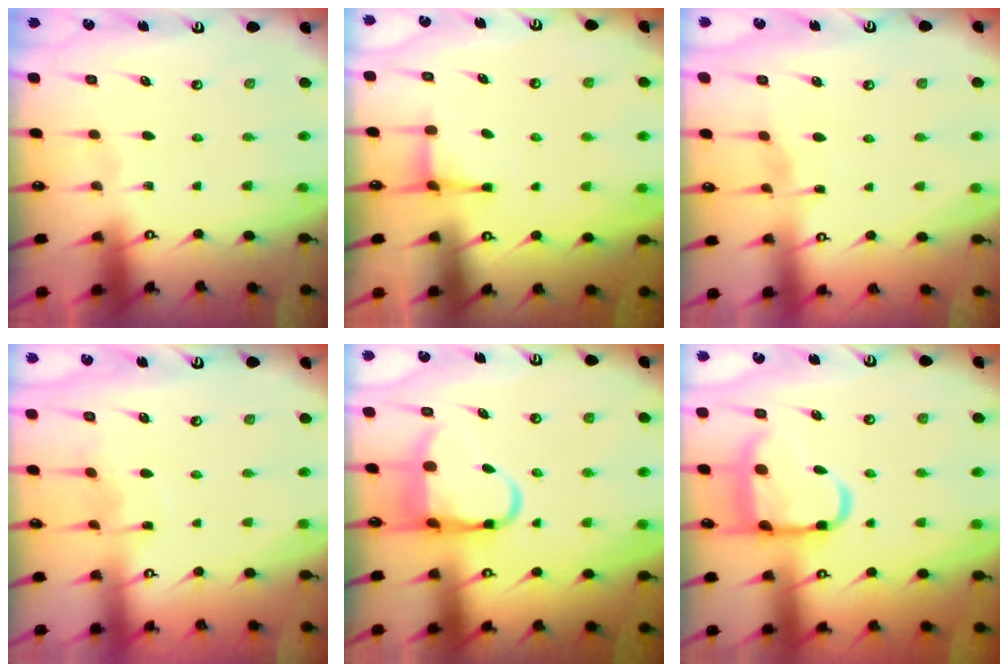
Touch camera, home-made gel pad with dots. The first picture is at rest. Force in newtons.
{"total": 2.9, "press": 2.9, "slide": 0.4}
{"total": 2.9, "press": 2.9, "slide": 0.3}
{"total": 3.6, "press": 3.6, "slide": 0.1}
{"total": 9.8, "press": 9.7, "slide": 1.7}
{"total": 14.0, "press": 13.9, "slide": 1.4}